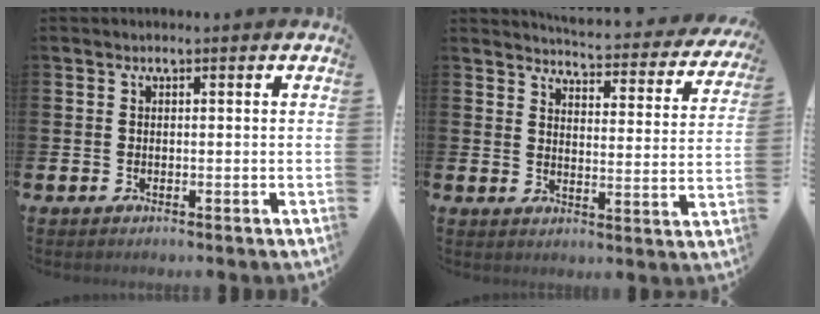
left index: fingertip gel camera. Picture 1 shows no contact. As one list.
[{"total": 4.4, "force": [4.4, 0.4, 0.7], "torque": [-0.025, -0.039, 0.071]}]